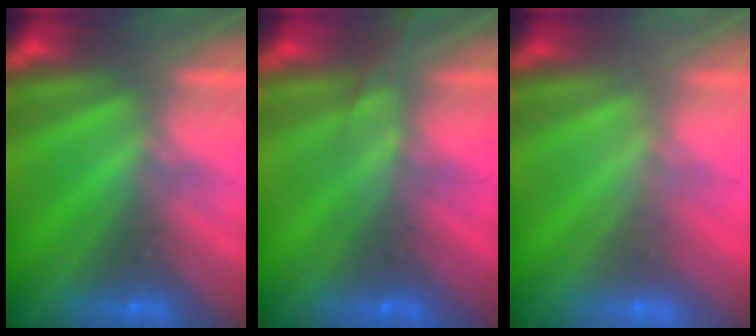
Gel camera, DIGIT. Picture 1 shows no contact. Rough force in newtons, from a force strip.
{"total": 2.6}
{"total": 1.6}